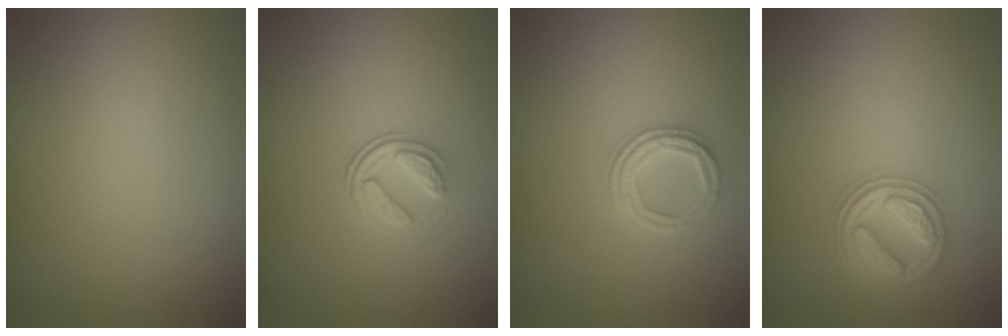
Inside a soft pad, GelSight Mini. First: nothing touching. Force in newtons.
{"total": 2.3, "press": 1.7, "slide": 1.6}
{"total": 2.8, "press": 2.3, "slide": 1.5}
{"total": 3.6, "press": 3.5, "slide": 0.9}